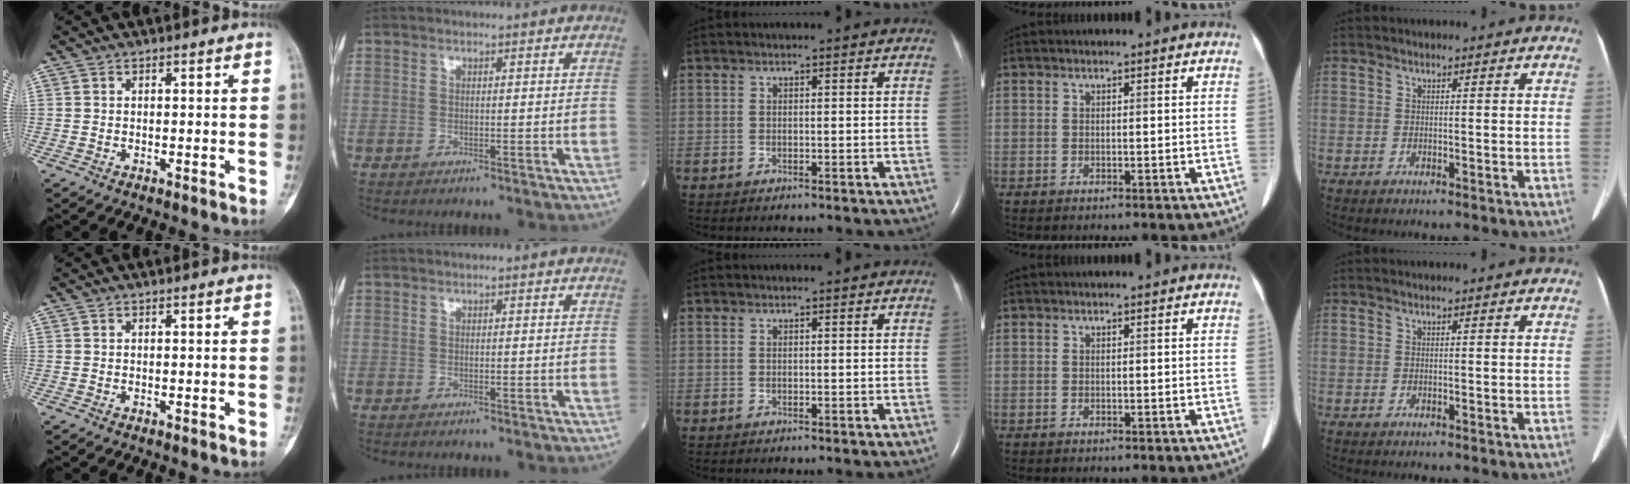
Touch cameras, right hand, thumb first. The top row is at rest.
{}